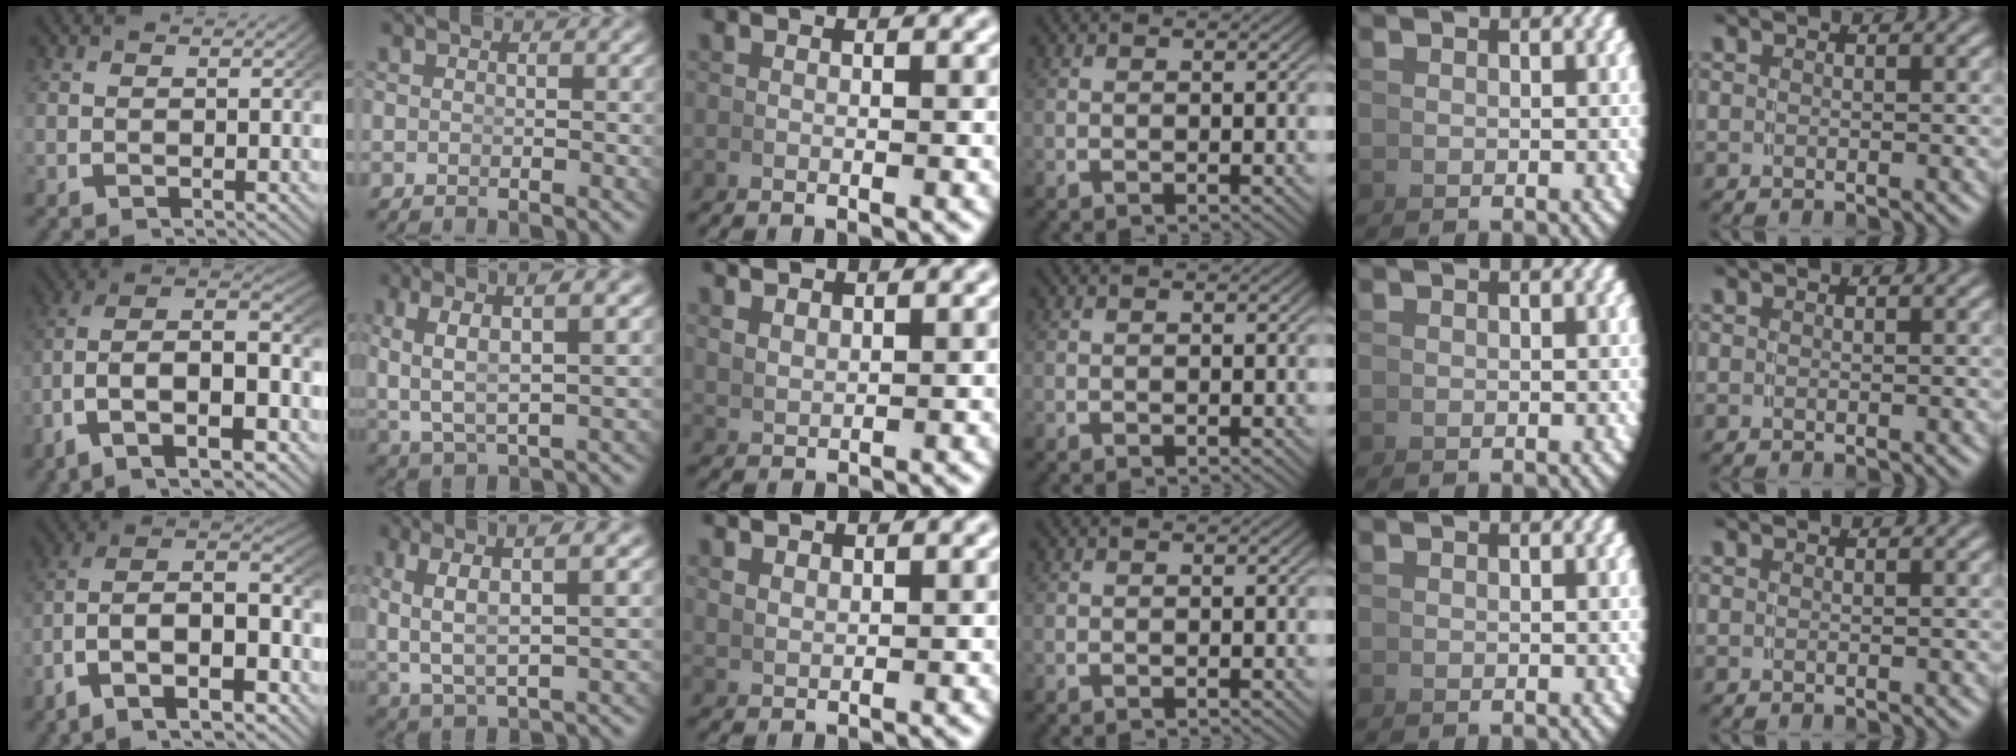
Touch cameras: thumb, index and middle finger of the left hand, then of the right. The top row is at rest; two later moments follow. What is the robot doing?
{"motion": "lift_and_place", "object": "hoodie"}